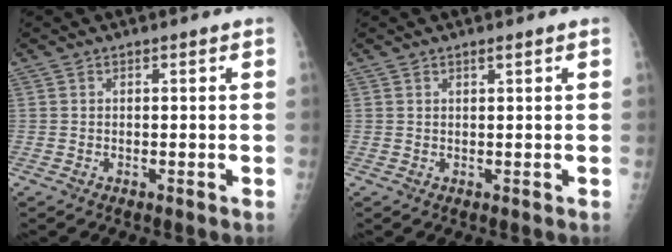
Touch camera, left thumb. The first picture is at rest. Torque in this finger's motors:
{"motor_torque": [0.31, -0.10, 0.16, -0.06, 0.05]}